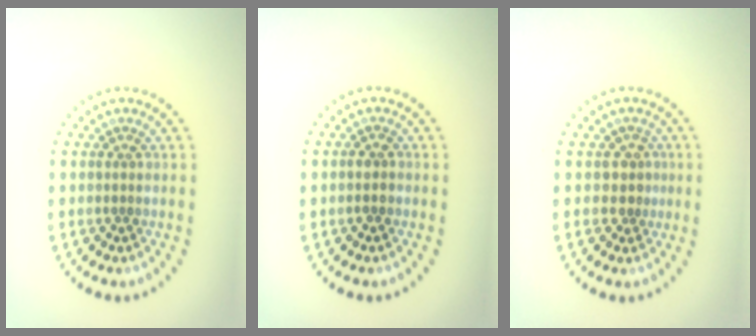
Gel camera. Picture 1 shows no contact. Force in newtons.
{"total": 1.1, "press": 1.0, "slide": 0.3}
{"total": 1.4, "press": 0.9, "slide": 1.0}